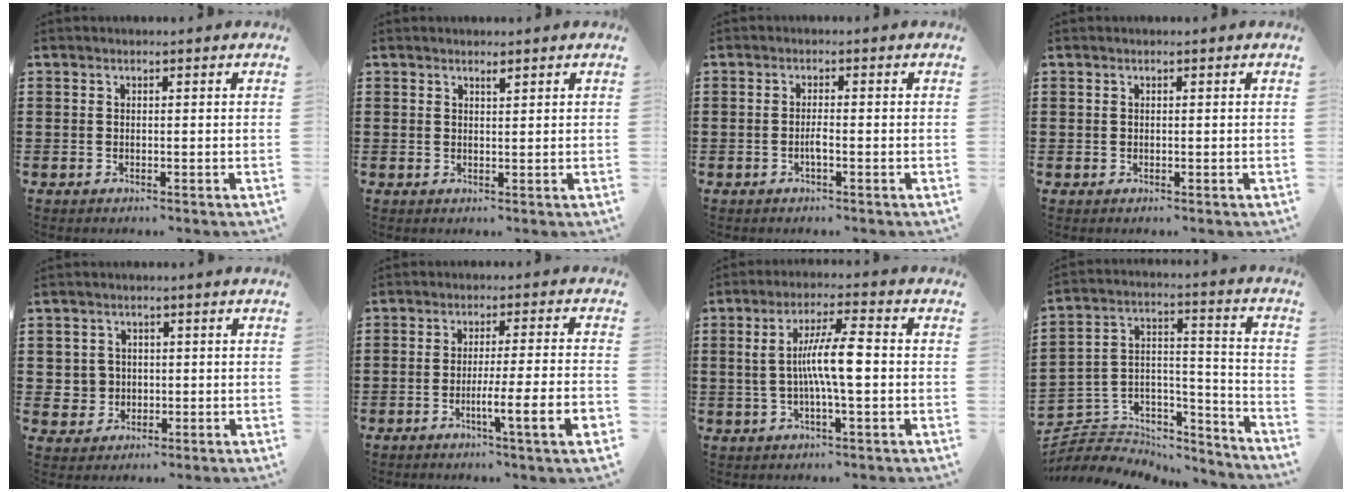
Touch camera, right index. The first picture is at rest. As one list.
[{"total": 1.0, "force": [0.9, 0.1, 0.5], "torque": [-0.010, 0.000, 0.016]}, {"total": 1.8, "force": [-0.7, 0.1, 1.6], "torque": [-0.031, 0.000, -0.014]}, {"total": 0.0}, {"total": 3.2, "force": [-0.1, 3.1, 0.4], "torque": [-0.023, 0.008, -0.004]}, {"total": 7.3, "force": [-3.2, -0.3, 6.5], "torque": [-0.106, -0.012, -0.056]}, {"total": 8.2, "force": [-0.3, 1.1, 8.1], "torque": [-0.149, 0.001, -0.012]}, {"total": 4.4, "force": [-2.9, 3.2, 0.7], "torque": [-0.020, -0.003, -0.058]}]